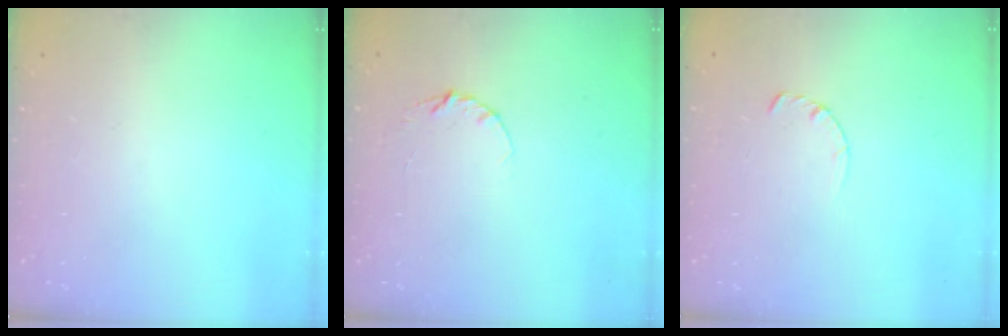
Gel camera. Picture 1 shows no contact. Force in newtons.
{"total": 3.5, "press": 3.4, "slide": 0.4}
{"total": 2.8, "press": 2.8, "slide": 0.4}